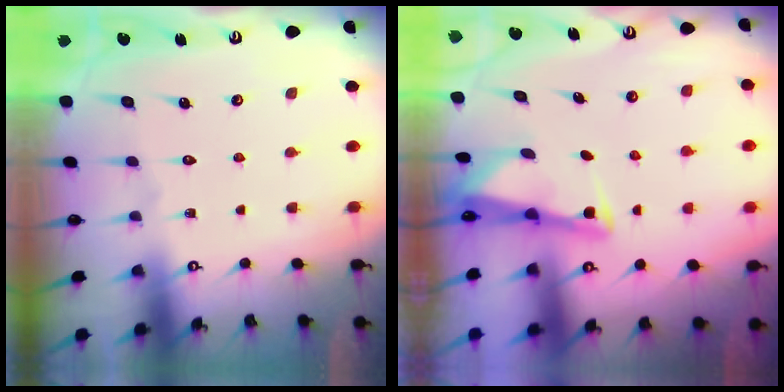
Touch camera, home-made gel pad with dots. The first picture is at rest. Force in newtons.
{"total": 2.7, "press": 2.7, "slide": 0.2}